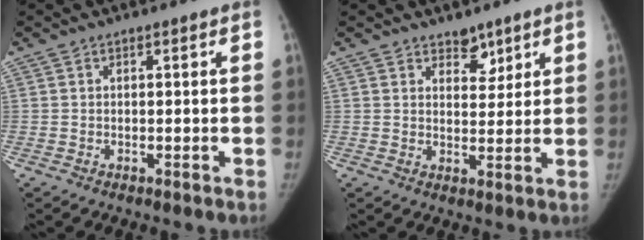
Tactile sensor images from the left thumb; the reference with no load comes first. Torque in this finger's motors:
{"motor_torque": [0.21, -0.08, 0.23, -0.55, 0.03]}